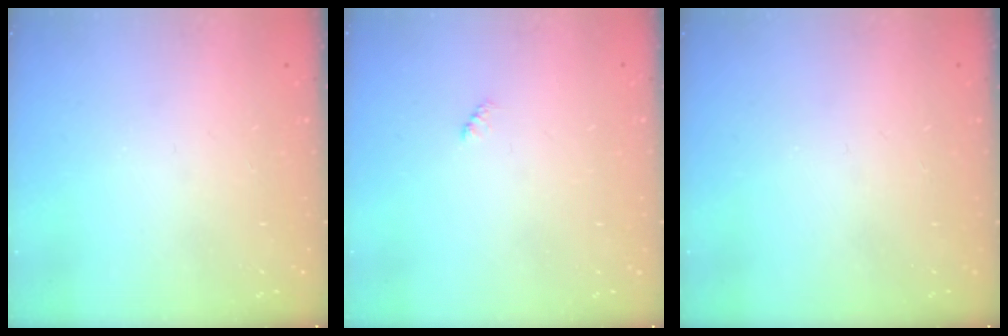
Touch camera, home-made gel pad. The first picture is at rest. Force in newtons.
{"total": 1.9, "press": 1.9, "slide": 0.4}
{"total": 0.0}